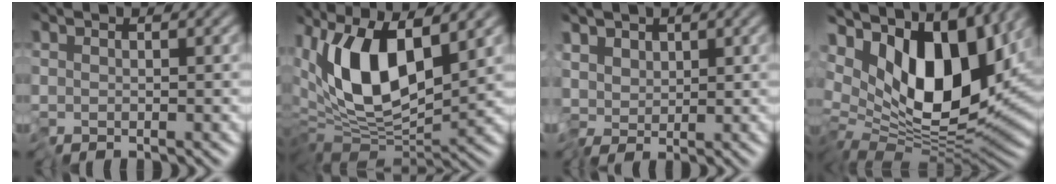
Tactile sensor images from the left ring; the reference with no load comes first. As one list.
[{"total": 10.2, "force": [2.0, 4.0, 9.1], "torque": [-0.177, 0.001, 0.027]}, {"total": 2.0, "force": [0.0, 1.7, 1.0], "torque": [-0.014, 0.012, -0.010]}, {"total": 14.0, "force": [4.4, 6.8, 11.5], "torque": [-0.181, 0.008, 0.068]}]